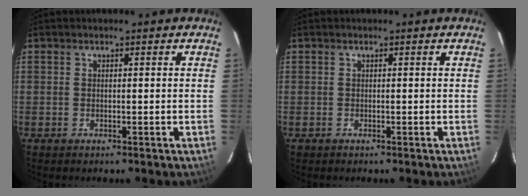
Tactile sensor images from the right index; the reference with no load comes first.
{"total": 0.9, "force": [-0.3, 0.8, -0.1], "torque": [-0.001, 0.004, -0.003]}